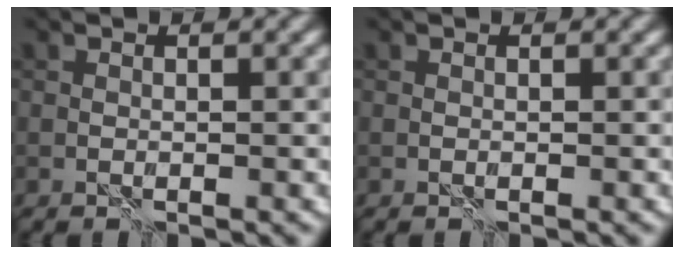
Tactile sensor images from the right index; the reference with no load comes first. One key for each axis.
{"total": 0.0}